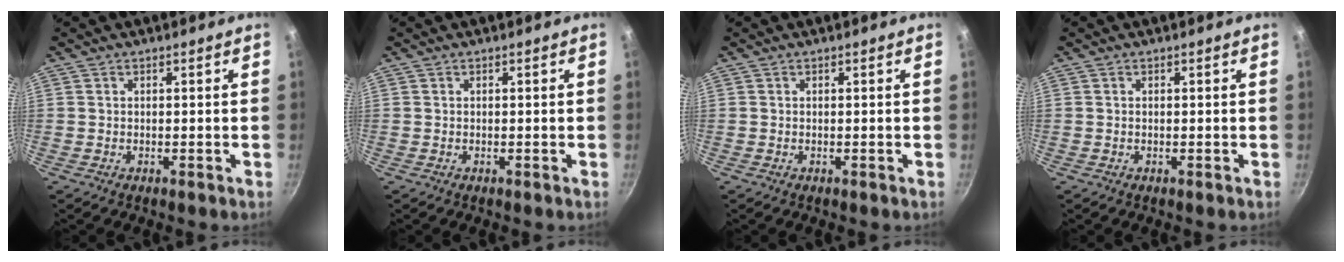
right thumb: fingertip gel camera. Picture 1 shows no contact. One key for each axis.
{"total": 0.0}
{"total": 0.0}
{"total": 0.0}